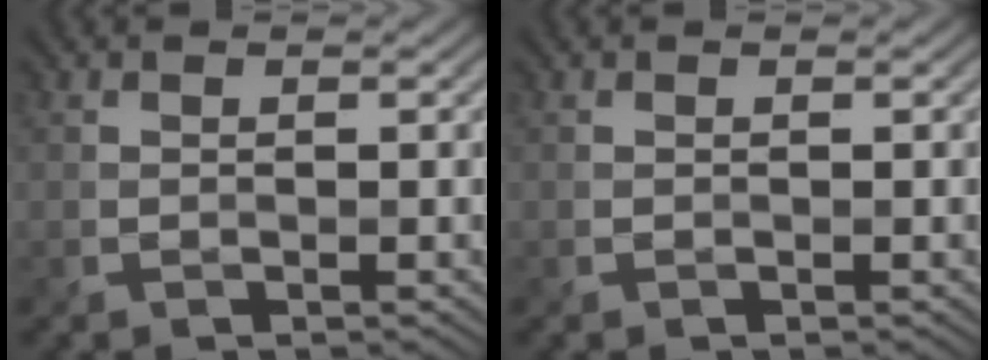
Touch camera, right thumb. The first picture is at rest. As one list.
[{"total": 0.0}]